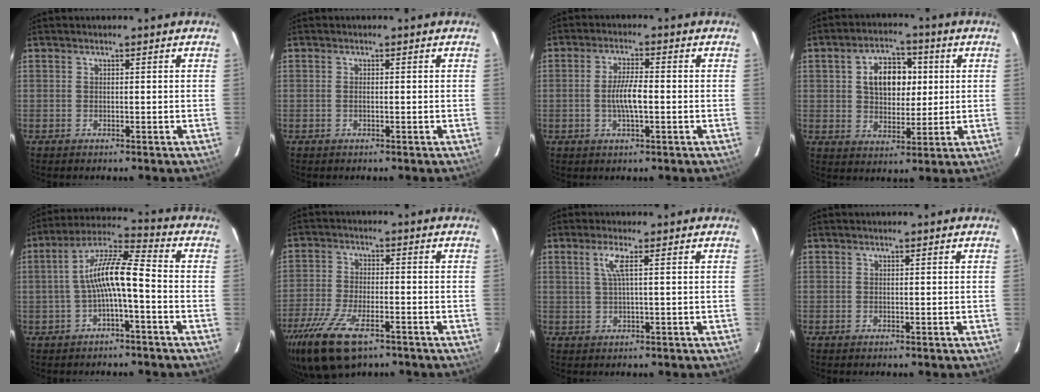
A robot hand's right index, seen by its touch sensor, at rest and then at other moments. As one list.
[{"total": 0.6, "force": [-0.2, 0.0, 0.6], "torque": [-0.012, 0.001, -0.004]}, {"total": 5.4, "force": [-1.0, 1.1, 5.2], "torque": [-0.099, 0.001, -0.016]}, {"total": 9.9, "force": [2.1, 6.6, 7.1], "torque": [-0.125, 0.026, 0.041]}, {"total": 9.5, "force": [-2.0, 1.7, 9.1], "torque": [-0.189, 0.022, -0.038]}, {"total": 14.2, "force": [-9.1, 5.7, 9.2], "torque": [-0.217, -0.039, -0.172]}, {"total": 3.1, "force": [1.1, -0.4, 2.8], "torque": [-0.057, 0.000, 0.023]}, {"total": 0.0}]